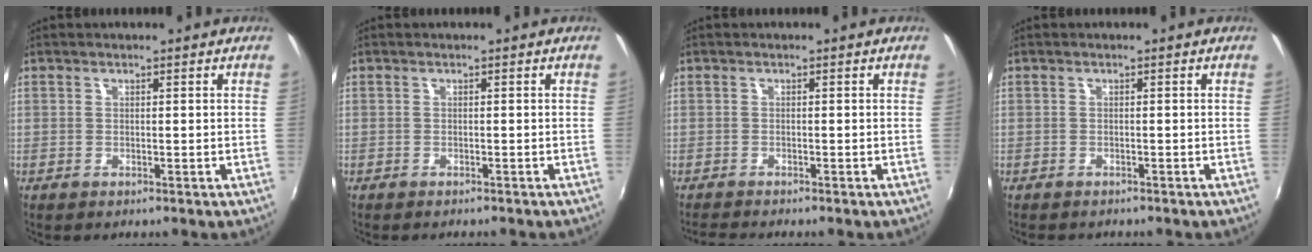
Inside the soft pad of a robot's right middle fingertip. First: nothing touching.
{"total": 1.2, "force": [-1.1, 0.2, 0.4], "torque": [-0.010, -0.004, -0.016]}
{"total": 2.3, "force": [-2.2, -0.1, 0.7], "torque": [-0.021, -0.013, -0.044]}
{"total": 1.6, "force": [-1.5, 0.5, 0.4], "torque": [-0.012, -0.007, -0.020]}